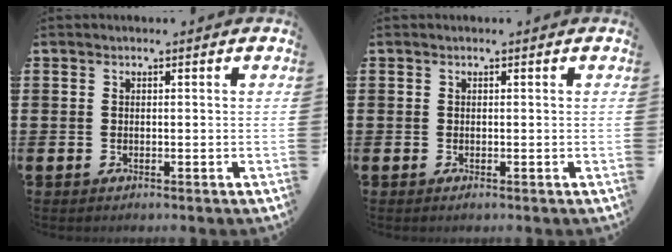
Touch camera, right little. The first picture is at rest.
{"total": 0.0}